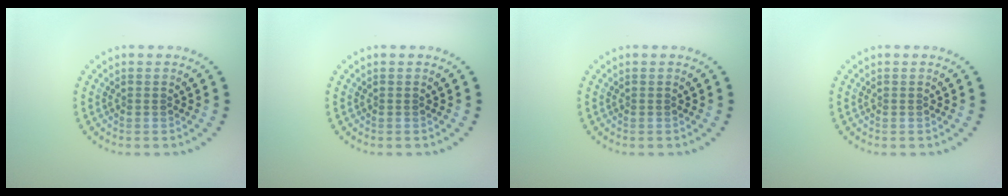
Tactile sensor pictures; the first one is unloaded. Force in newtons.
{"total": 0.0}
{"total": 0.0}
{"total": 0.0}